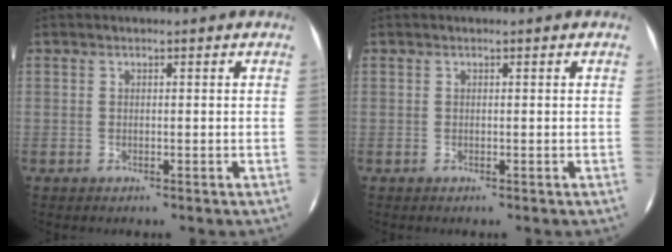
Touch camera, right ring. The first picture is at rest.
{"total": 0.0}